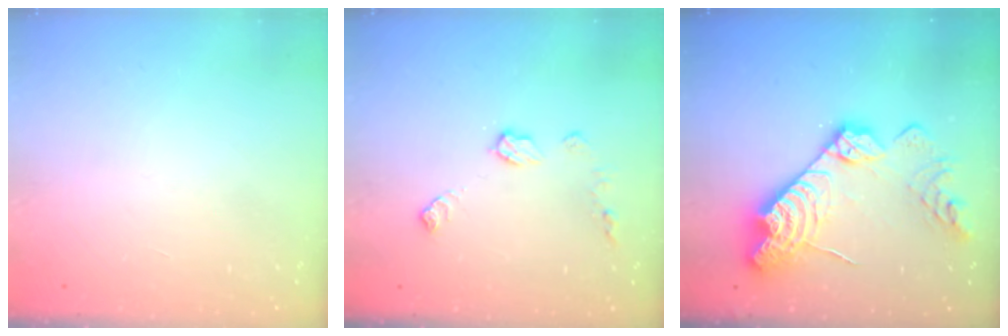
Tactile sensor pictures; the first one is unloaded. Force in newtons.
{"total": 7.2, "press": 7.2, "slide": 0.6}
{"total": 20.4, "press": 20.4, "slide": 1.5}